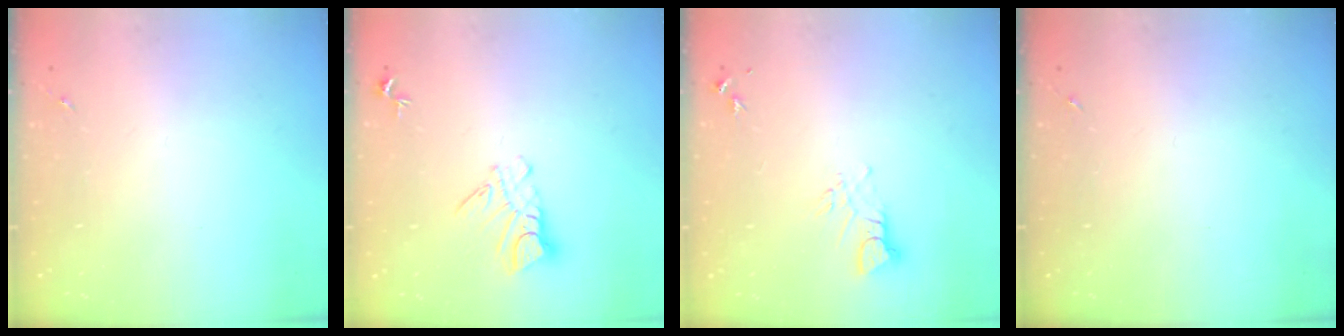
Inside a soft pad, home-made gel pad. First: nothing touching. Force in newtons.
{"total": 8.0, "press": 8.0, "slide": 0.7}
{"total": 3.9, "press": 3.9, "slide": 0.4}
{"total": 0.0}